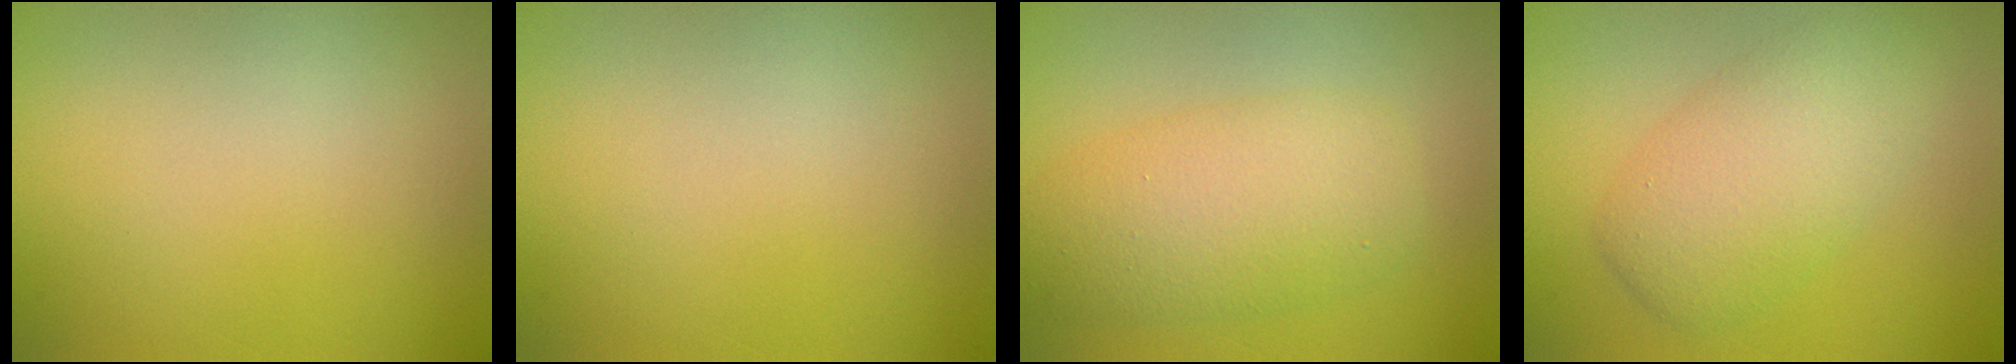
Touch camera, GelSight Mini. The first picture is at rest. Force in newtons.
{"total": 0.0}
{"total": 5.7, "press": 5.7, "slide": 0.3}
{"total": 5.3, "press": 5.3, "slide": 0.2}